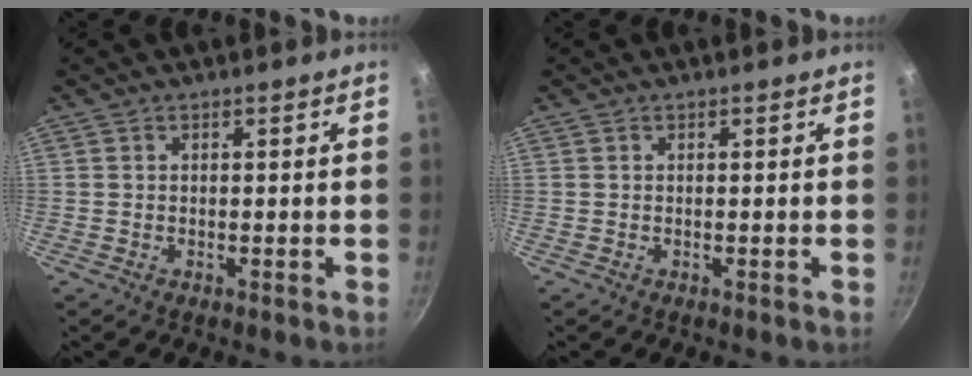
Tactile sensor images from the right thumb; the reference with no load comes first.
{"total": 0.0}